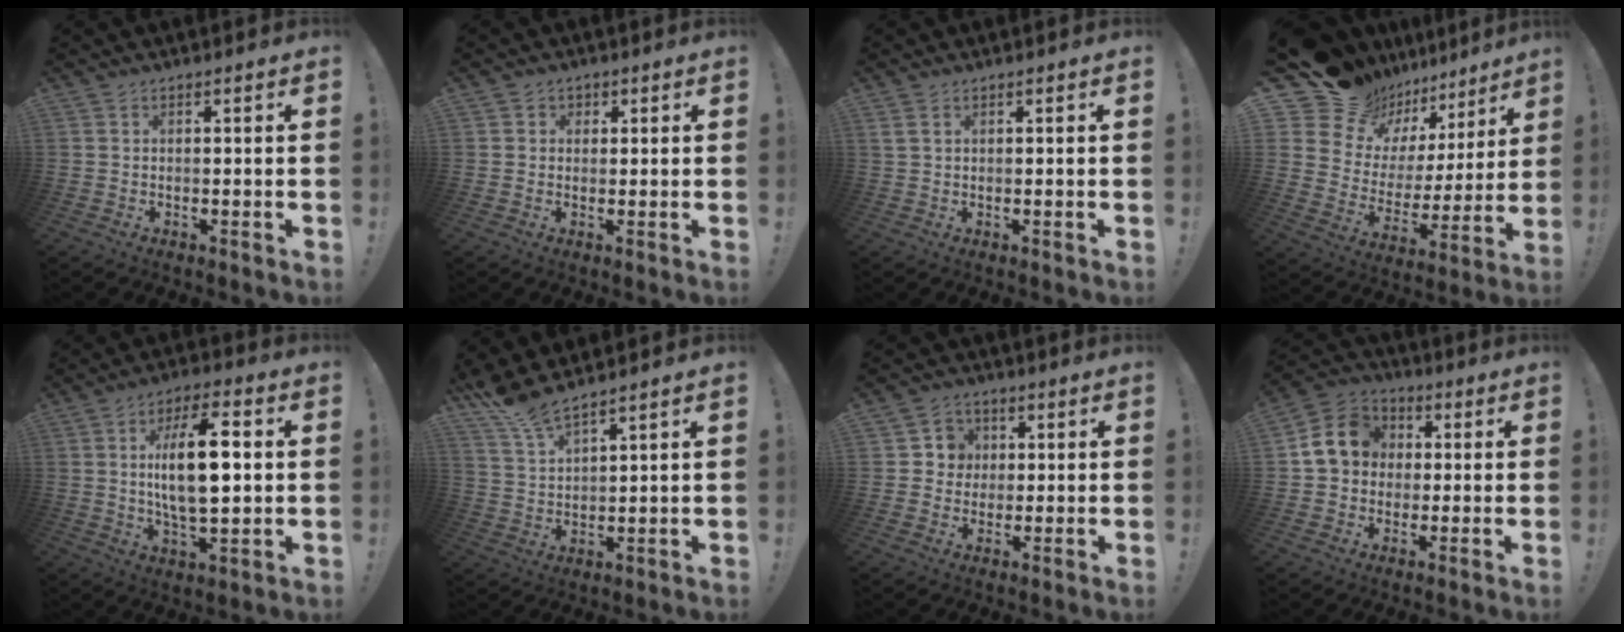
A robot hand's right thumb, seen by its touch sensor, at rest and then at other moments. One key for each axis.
{"total": 2.0, "fx": 0.5, "fy": 1.9, "fz": 0.4, "tx": 0.001, "ty": -0.002, "tz": 0.007}
{"total": 1.9, "fx": 0.9, "fy": 0.9, "fz": 1.4, "tx": -0.036, "ty": 0.005, "tz": 0.019}
{"total": 14.0, "fx": 11.9, "fy": 7.0, "fz": 2.4, "tx": -0.057, "ty": -0.106, "tz": 0.230}
{"total": 16.0, "fx": 1.6, "fy": 6.3, "fz": 14.6, "tx": -0.258, "ty": 0.002, "tz": 0.016}
{"total": 7.4, "fx": 6.5, "fy": 0.8, "fz": 3.3, "tx": -0.077, "ty": -0.036, "tz": 0.122}
{"total": 6.1, "fx": 0.7, "fy": 5.9, "fz": 1.1, "tx": -0.020, "ty": -0.002, "tz": 0.016}
{"total": 11.9, "fx": 2.3, "fy": 10.3, "fz": 5.4, "tx": -0.087, "ty": 0.016, "tz": 0.055}